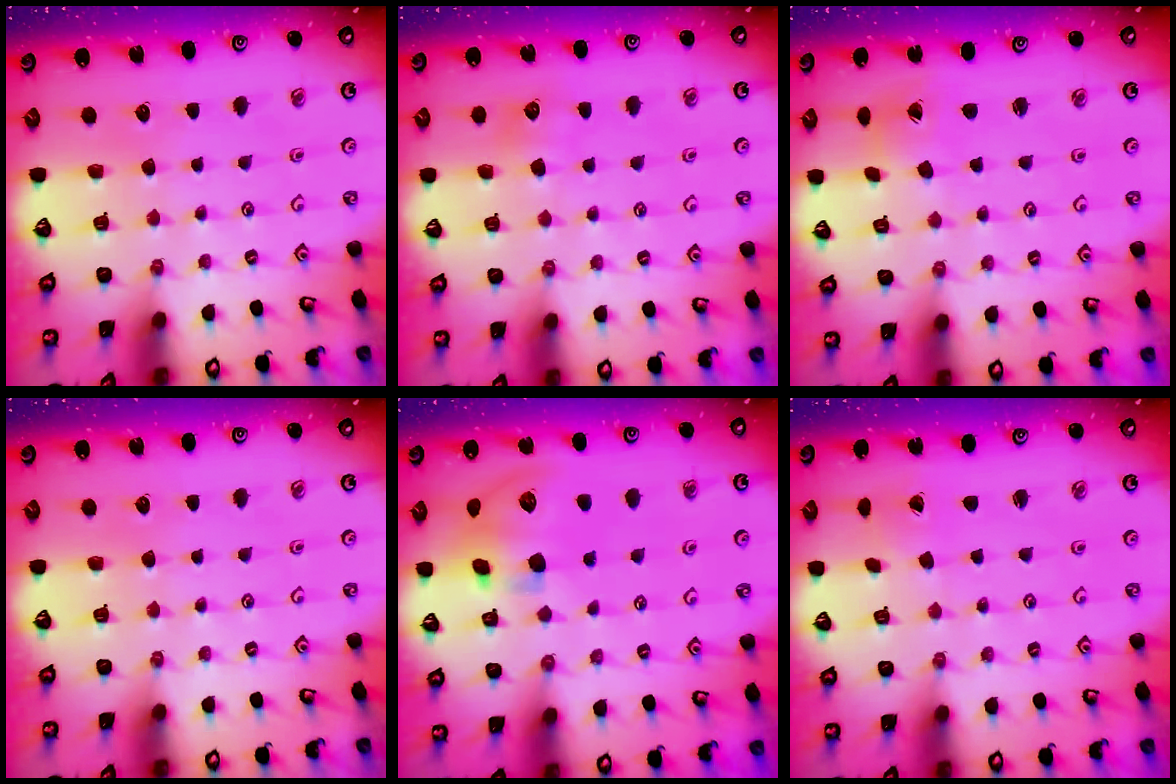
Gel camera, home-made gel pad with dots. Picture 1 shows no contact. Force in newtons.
{"total": 5.7, "press": 5.6, "slide": 0.8}
{"total": 2.5, "press": 2.5, "slide": 0.3}
{"total": 0.0}
{"total": 13.7, "press": 13.5, "slide": 2.0}
{"total": 0.0}